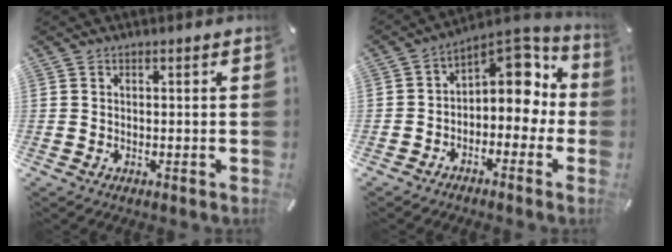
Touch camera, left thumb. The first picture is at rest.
{"total": 9.6, "force": [3.4, 6.7, 6.0], "torque": [-0.068, -0.039, 0.059]}